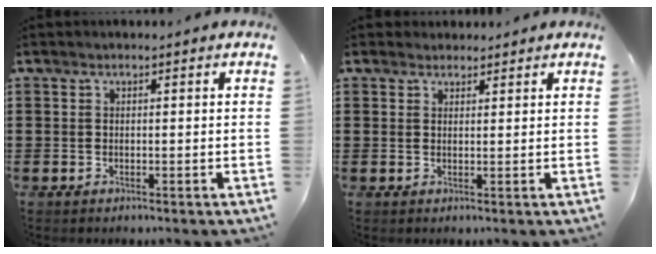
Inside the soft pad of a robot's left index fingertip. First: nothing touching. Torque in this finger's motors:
{"motor_torque": [0.57, 0.54, 0.14, 0.01]}